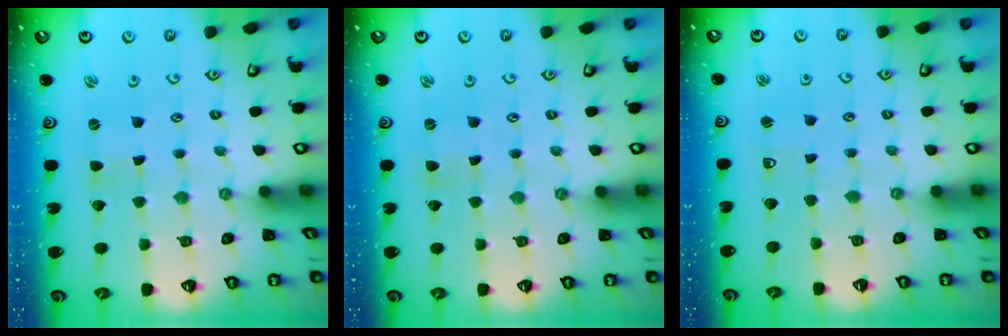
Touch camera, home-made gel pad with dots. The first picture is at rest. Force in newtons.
{"total": 0.0}
{"total": 2.2, "press": 2.1, "slide": 0.6}